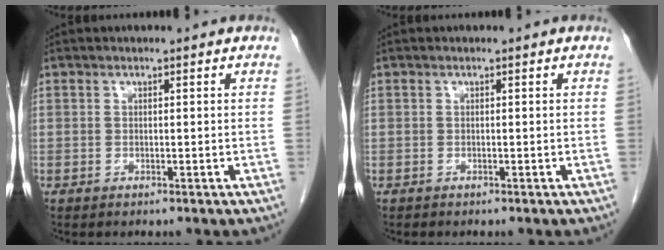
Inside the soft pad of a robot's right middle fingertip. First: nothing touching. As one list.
[{"total": 0.0}]